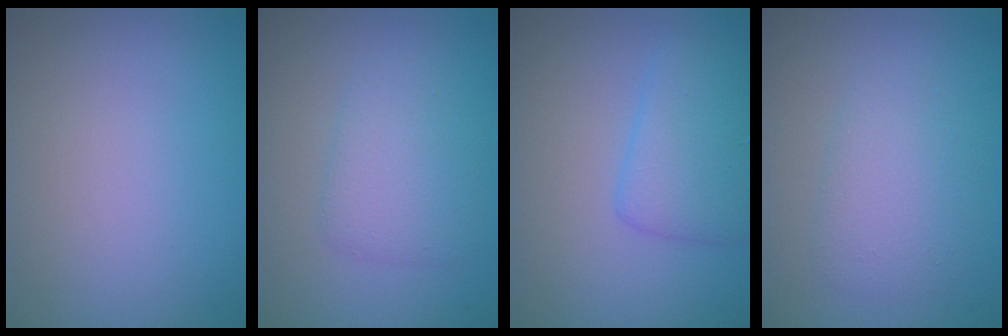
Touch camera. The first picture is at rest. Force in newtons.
{"total": 3.1, "press": 3.1, "slide": 0.2}
{"total": 3.5, "press": 3.5, "slide": 0.3}
{"total": 3.0, "press": 3.0, "slide": 0.1}